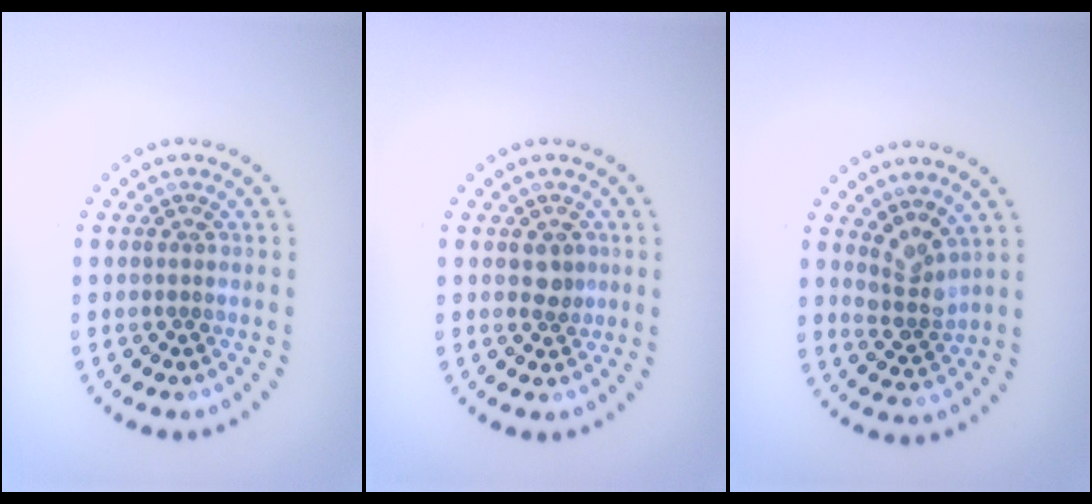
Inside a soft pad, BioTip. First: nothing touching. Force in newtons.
{"total": 1.5, "press": 1.4, "slide": 0.5}
{"total": 2.8, "press": 2.0, "slide": 1.9}